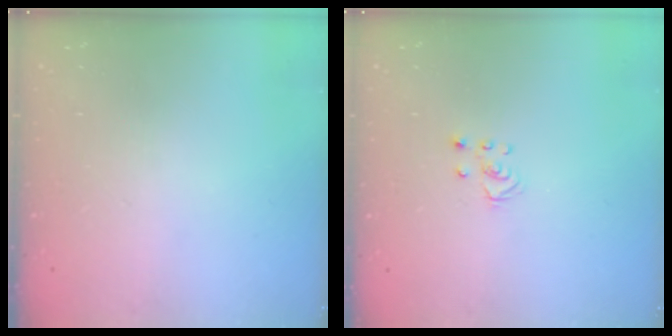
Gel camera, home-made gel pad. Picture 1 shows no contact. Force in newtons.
{"total": 2.5, "press": 2.5, "slide": 0.2}